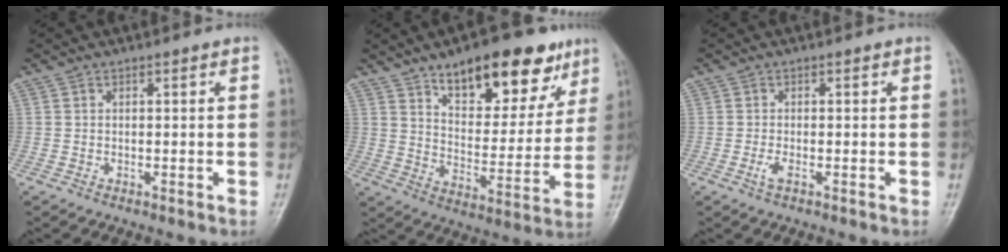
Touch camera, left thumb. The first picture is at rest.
{"total": 20.0, "force": [12.2, 8.8, 13.2], "torque": [-0.138, -0.050, 0.188]}
{"total": 1.5, "force": [-0.5, 0.5, 1.3], "torque": [-0.032, -0.002, -0.012]}